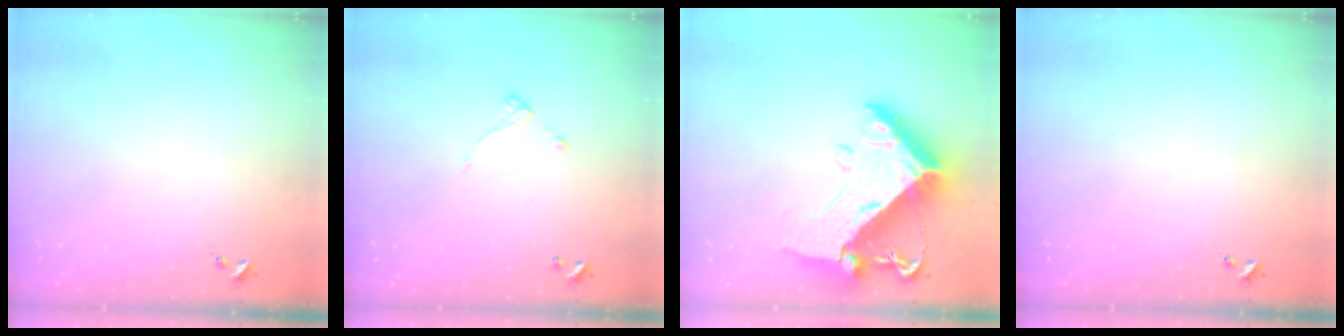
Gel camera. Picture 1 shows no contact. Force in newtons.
{"total": 4.5, "press": 4.5, "slide": 0.5}
{"total": 19.4, "press": 19.3, "slide": 2.1}
{"total": 0.0}